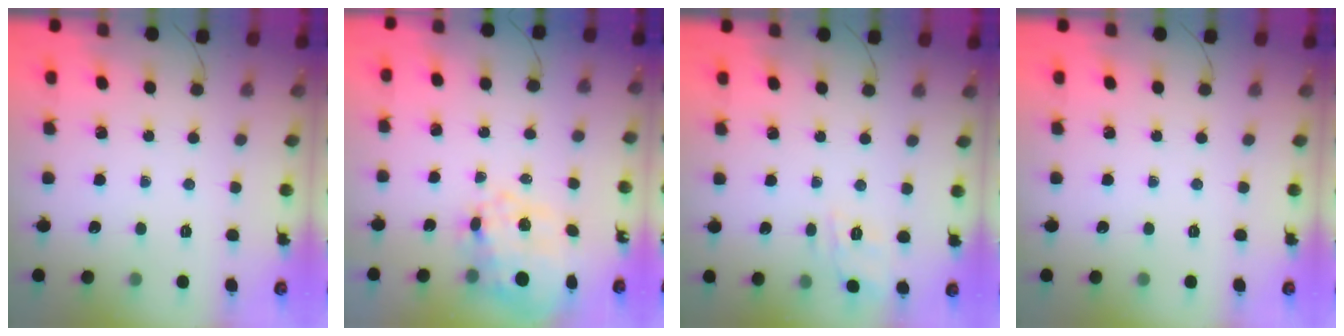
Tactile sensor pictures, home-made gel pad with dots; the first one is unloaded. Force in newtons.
{"total": 14.6, "press": 14.2, "slide": 3.5}
{"total": 5.3, "press": 5.0, "slide": 1.7}
{"total": 0.0}